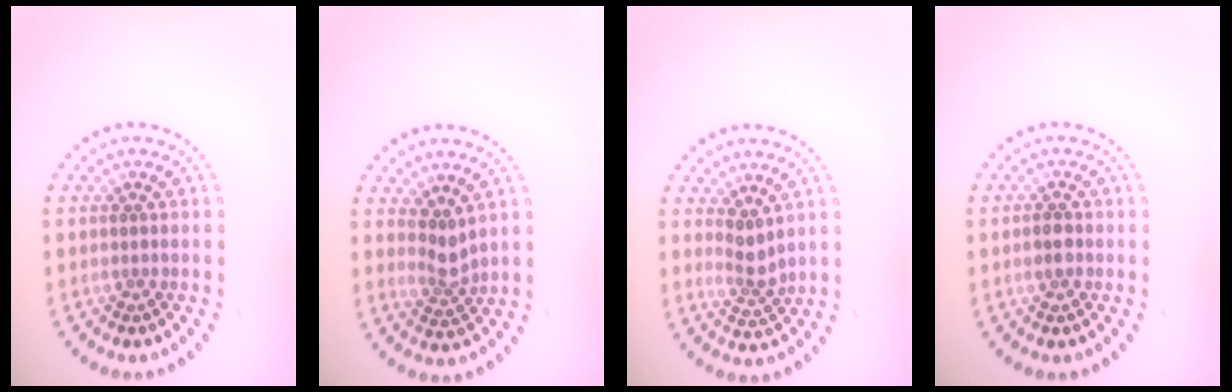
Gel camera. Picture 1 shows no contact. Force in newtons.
{"total": 1.9, "press": 1.4, "slide": 1.3}
{"total": 2.0, "press": 1.6, "slide": 1.3}
{"total": 1.5, "press": 1.5, "slide": 0.3}